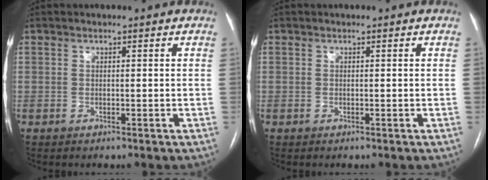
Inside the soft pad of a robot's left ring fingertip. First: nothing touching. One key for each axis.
{"total": 0.0}